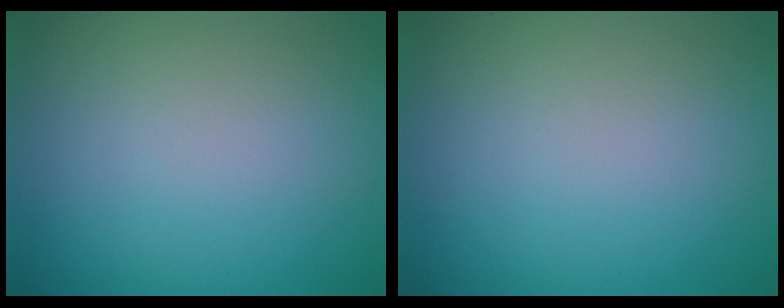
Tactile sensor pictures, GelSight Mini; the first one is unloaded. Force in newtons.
{"total": 0.0}